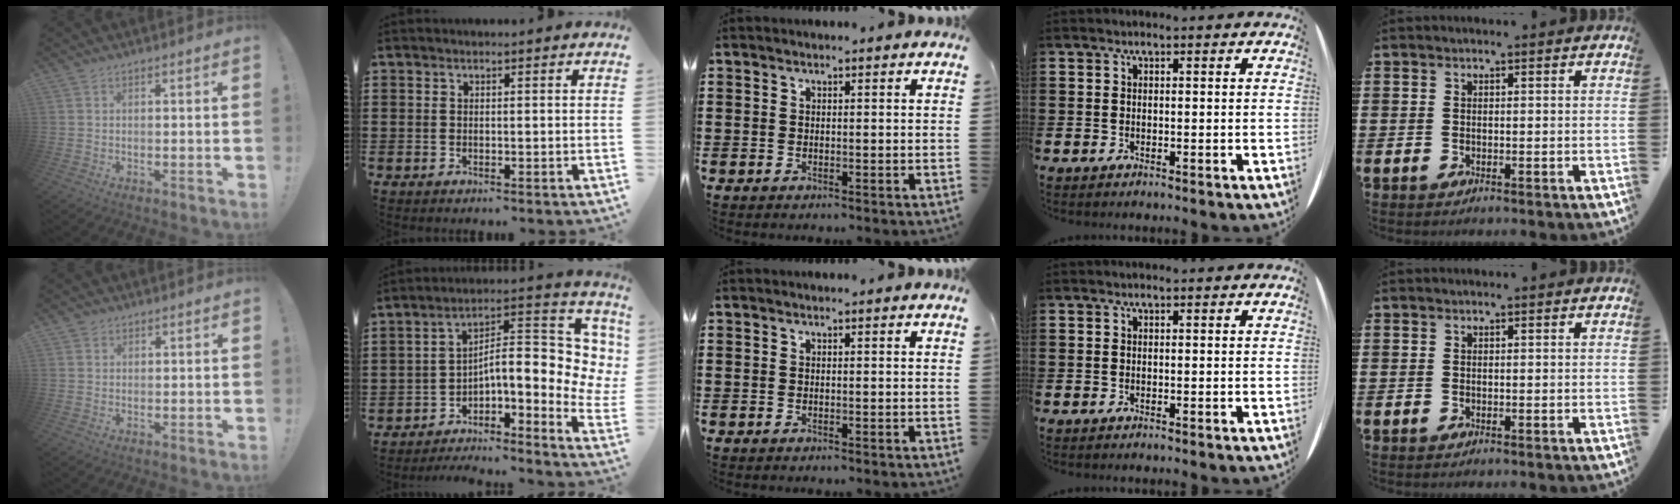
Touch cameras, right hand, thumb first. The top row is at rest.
{"thumb": {"total": 1.5, "force": [1.0, 1.2, 0.2], "torque": [0.000, -0.002, 0.018]}, "index": {"total": 9.6, "force": [-0.5, 3.0, 9.1], "torque": [-0.138, -0.033, -0.023]}}